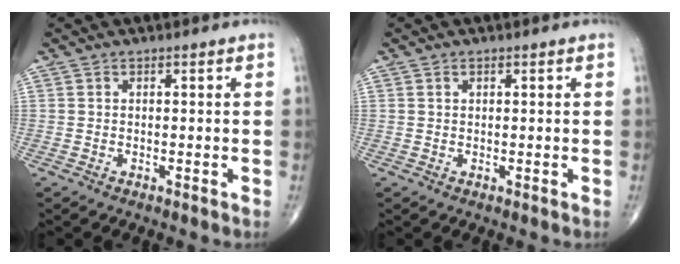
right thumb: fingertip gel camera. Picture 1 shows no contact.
{"total": 0.7, "force": [0.3, 0.4, 0.4], "torque": [-0.005, 0.000, 0.006]}